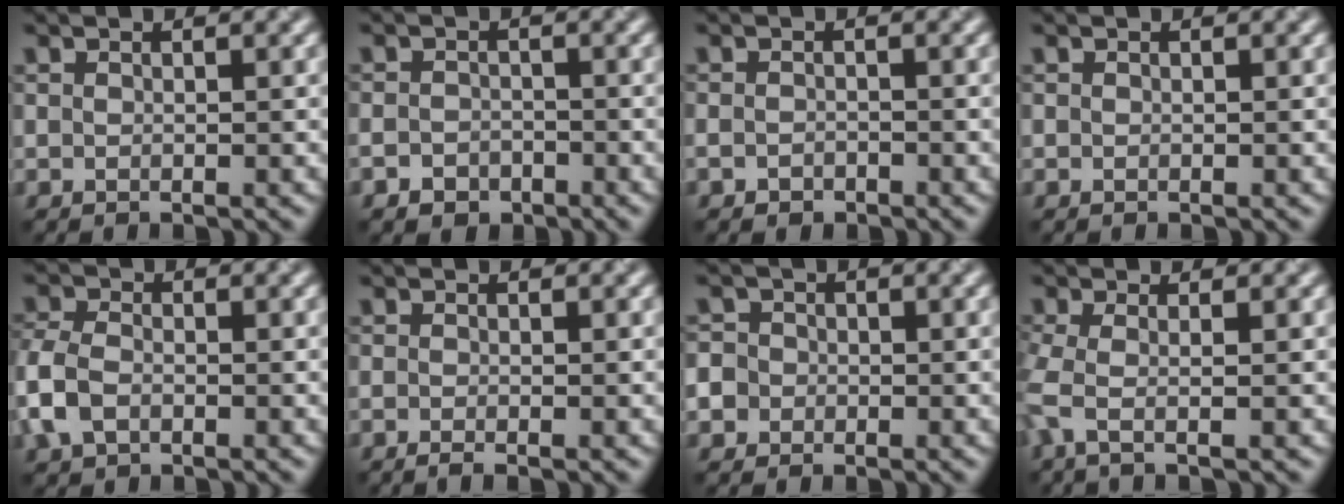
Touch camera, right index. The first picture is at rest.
{"total": 2.1, "force": [-1.5, 1.2, 0.7], "torque": [-0.009, -0.003, -0.029]}
{"total": 1.1, "force": [-1.0, 0.5, 0.4], "torque": [-0.009, -0.003, -0.018]}
{"total": 0.0}
{"total": 4.4, "force": [-1.8, 2.9, 2.8], "torque": [-0.079, -0.001, -0.045]}
{"total": 0.9, "force": [-0.7, -0.1, 0.6], "torque": [-0.013, -0.002, -0.013]}
{"total": 6.5, "force": [-2.4, 5.8, 1.6], "torque": [-0.044, 0.000, -0.076]}
{"total": 2.4, "force": [-0.6, 0.4, 2.3], "torque": [-0.066, -0.008, -0.019]}